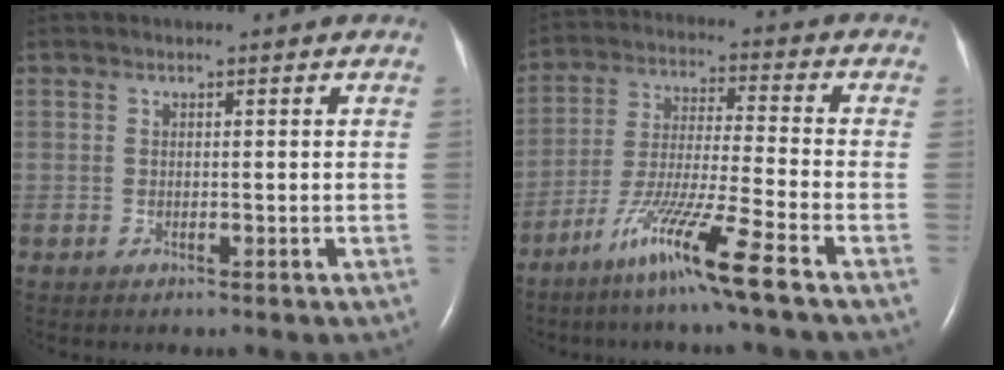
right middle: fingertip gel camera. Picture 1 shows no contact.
{"total": 11.8, "force": [-7.5, -1.6, 8.9], "torque": [-0.175, -0.040, -0.146]}